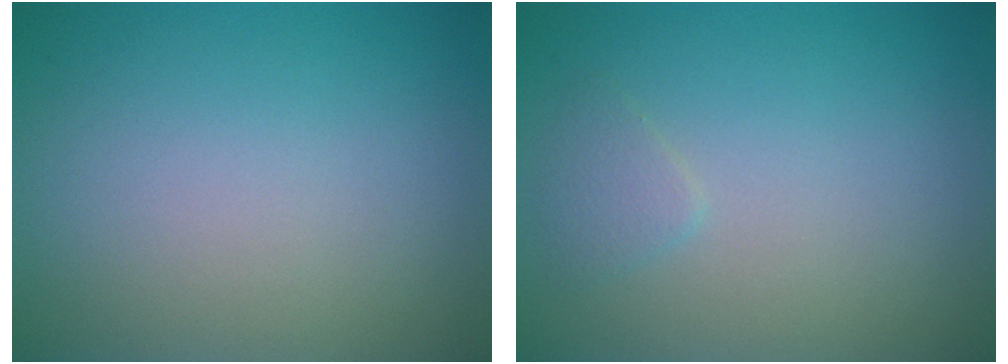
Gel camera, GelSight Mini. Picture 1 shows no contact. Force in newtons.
{"total": 1.1, "press": 1.1, "slide": 0.0}